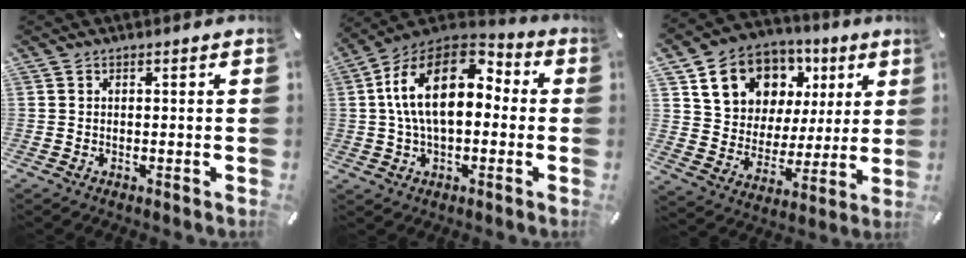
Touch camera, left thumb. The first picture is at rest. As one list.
[{"total": 17.2, "force": [2.6, 10.1, 13.6], "torque": [-0.273, 0.001, 0.042]}, {"total": 15.7, "force": [7.8, 12.4, 5.7], "torque": [-0.108, -0.031, 0.150]}]